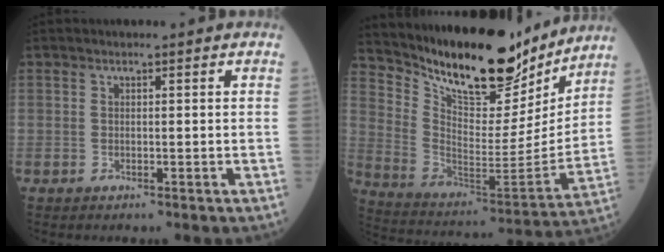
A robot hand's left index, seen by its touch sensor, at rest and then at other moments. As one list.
[{"total": 20.9, "force": [18.2, 5.7, 8.5], "torque": [-0.153, -0.034, 0.292]}]